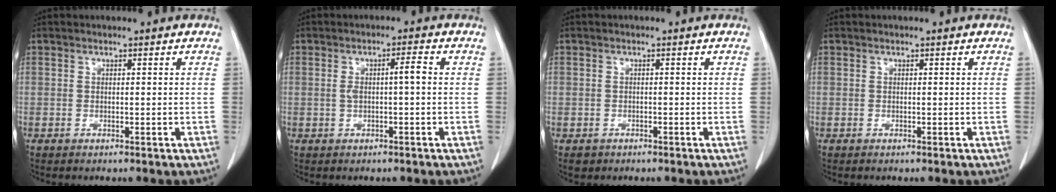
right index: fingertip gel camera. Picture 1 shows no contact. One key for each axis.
{"total": 3.2, "fx": 0.1, "fy": 0.4, "fz": 3.2, "tx": -0.062, "ty": 0.010, "tz": 0.004}
{"total": 1.6, "fx": -0.8, "fy": 1.4, "fz": 0.1, "tx": -0.006, "ty": 0.004, "tz": -0.010}
{"total": 0.0}